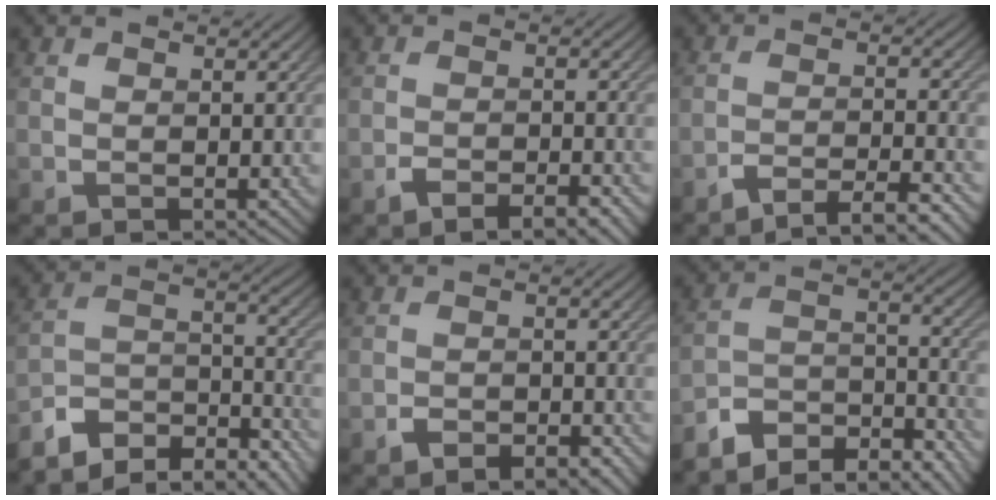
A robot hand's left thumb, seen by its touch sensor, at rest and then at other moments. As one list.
[{"total": 4.7, "force": [-3.2, 1.4, 3.1], "torque": [-0.053, 0.001, -0.048]}, {"total": 5.3, "force": [-4.3, 0.9, 3.0], "torque": [-0.050, 0.006, -0.075]}, {"total": 10.5, "force": [-8.9, 3.2, 4.4], "torque": [-0.087, 0.005, -0.157]}, {"total": 4.6, "force": [-2.9, 2.1, 2.8], "torque": [-0.044, 0.001, -0.047]}, {"total": 9.7, "force": [-8.5, 2.6, 3.7], "torque": [-0.071, 0.005, -0.154]}]